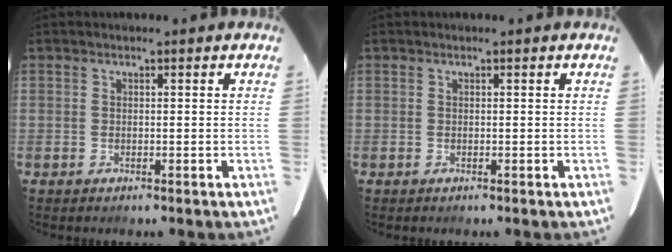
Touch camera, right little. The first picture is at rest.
{"total": 0.0}